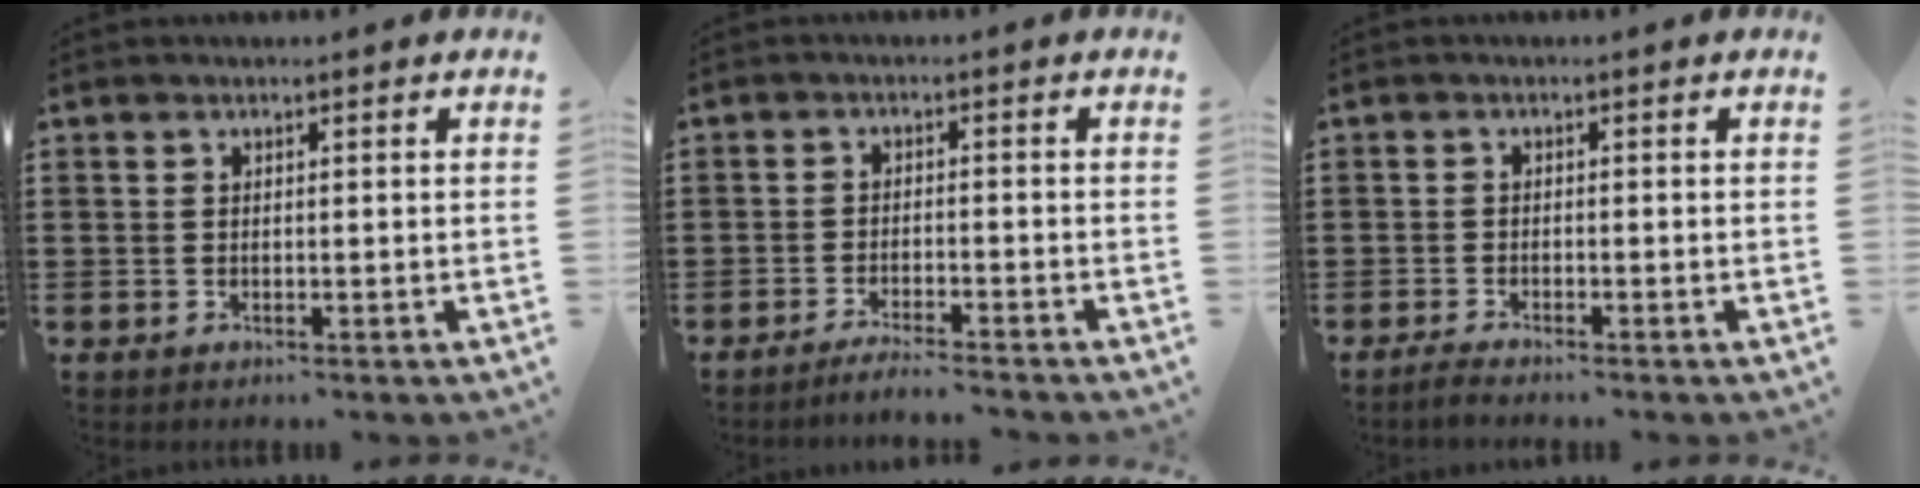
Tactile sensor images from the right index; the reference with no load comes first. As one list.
[{"total": 2.8, "force": [-2.7, -0.5, 0.5], "torque": [-0.010, -0.002, -0.055]}, {"total": 1.5, "force": [-1.5, -0.3, 0.2], "torque": [-0.004, -0.001, -0.028]}]